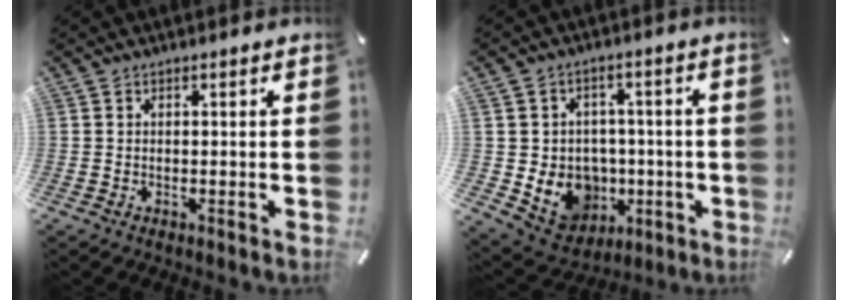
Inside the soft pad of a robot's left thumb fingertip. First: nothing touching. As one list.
[{"total": 10.7, "force": [-1.7, 10.1, 3.3], "torque": [-0.067, 0.002, -0.014]}]